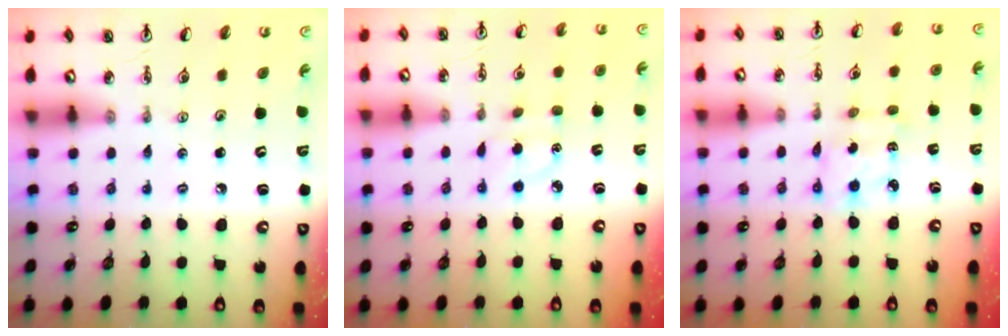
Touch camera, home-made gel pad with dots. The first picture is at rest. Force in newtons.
{"total": 3.5, "press": 3.4, "slide": 0.6}
{"total": 2.4, "press": 2.4, "slide": 0.2}